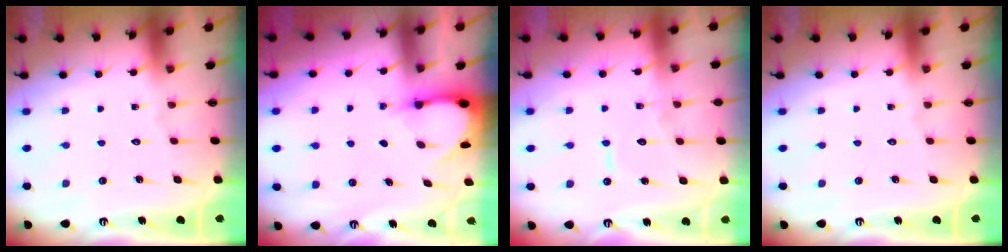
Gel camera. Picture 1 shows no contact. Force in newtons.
{"total": 3.3, "press": 3.3, "slide": 0.3}
{"total": 7.0, "press": 6.9, "slide": 0.6}
{"total": 0.0}